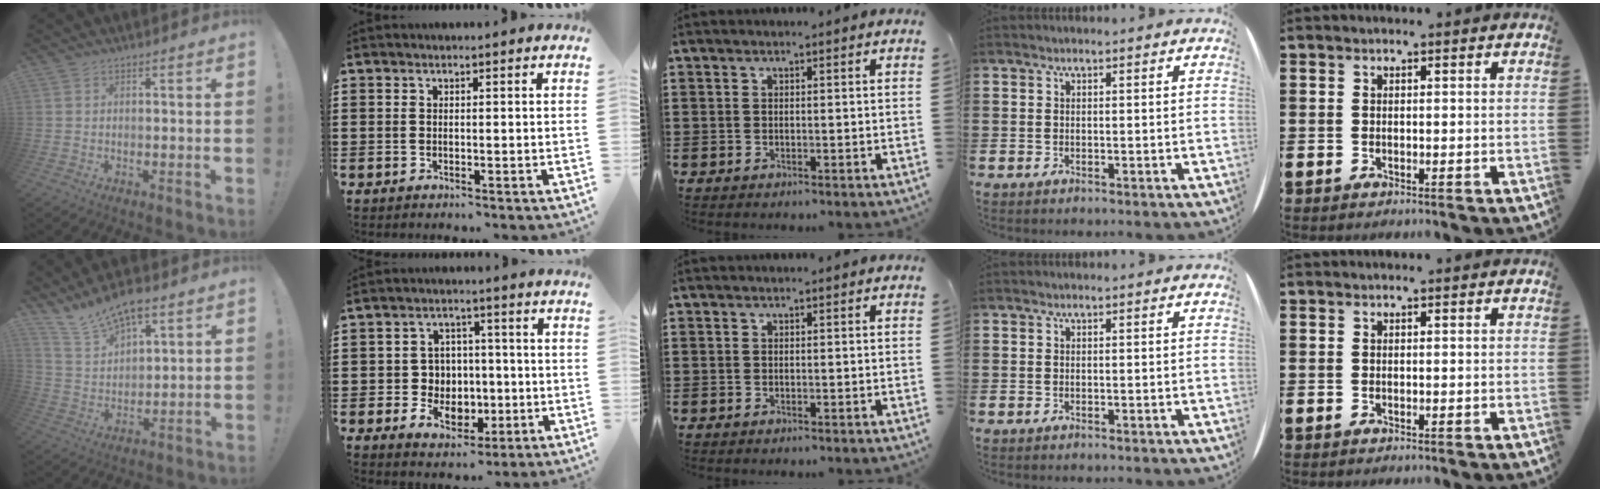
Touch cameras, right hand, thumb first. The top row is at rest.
{"thumb": {"total": 11.7, "force": [9.4, 4.5, 5.2], "torque": [-0.108, -0.058, 0.177]}, "index": {"total": 6.0, "force": [-0.5, 5.7, 1.6], "torque": [-0.037, 0.006, -0.008]}}